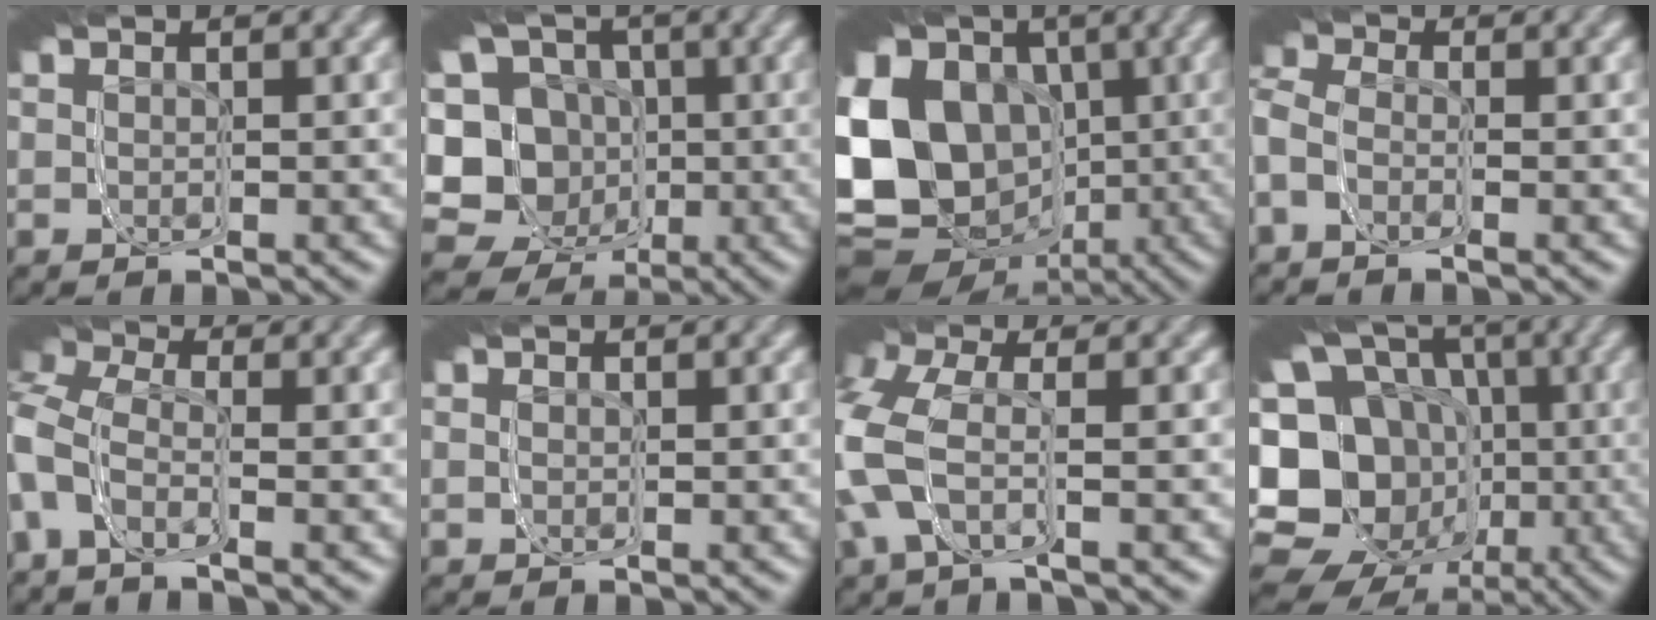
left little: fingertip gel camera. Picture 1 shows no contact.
{"total": 14.6, "force": [-2.3, 11.3, 9.1], "torque": [-0.150, -0.036, -0.040]}
{"total": 16.1, "force": [-2.8, 10.8, 11.6], "torque": [-0.162, -0.015, -0.048]}
{"total": 4.4, "force": [-1.1, 3.8, 1.8], "torque": [-0.016, 0.005, -0.038]}
{"total": 4.5, "force": [-1.3, 3.6, 2.4], "torque": [-0.032, 0.009, -0.043]}
{"total": 0.0}
{"total": 2.3, "force": [-1.1, 0.8, 1.8], "torque": [-0.034, 0.014, -0.022]}
{"total": 16.7, "force": [-3.5, 11.8, 11.3], "torque": [-0.171, -0.026, -0.062]}